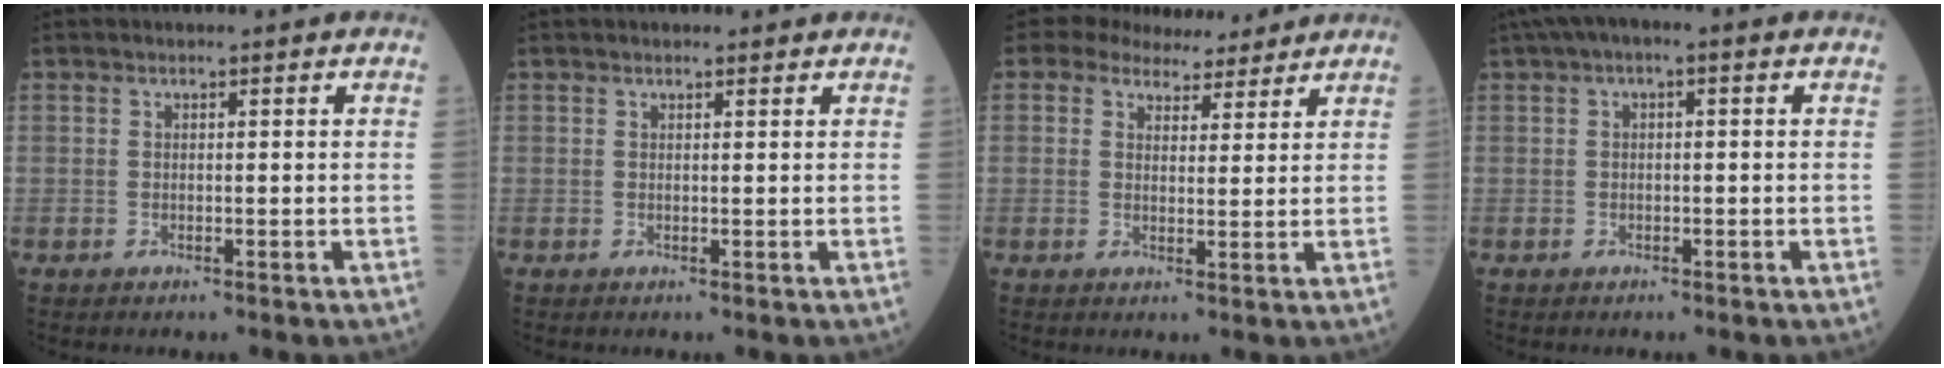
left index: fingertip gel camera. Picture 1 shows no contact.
{"total": 2.2, "force": [1.9, 0.6, 1.0], "torque": [-0.011, 0.021, 0.025]}
{"total": 7.3, "force": [6.4, 3.0, 1.7], "torque": [-0.023, 0.012, 0.084]}
{"total": 3.8, "force": [1.3, 1.2, 3.3], "torque": [-0.060, 0.023, 0.017]}